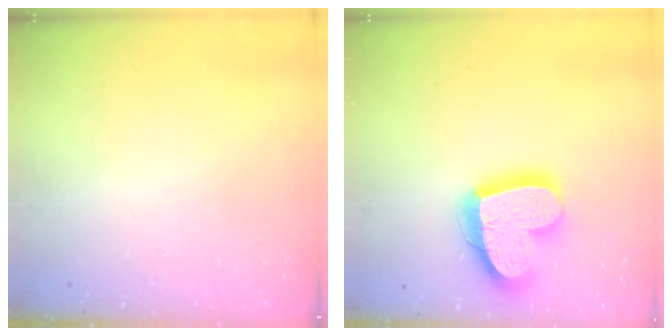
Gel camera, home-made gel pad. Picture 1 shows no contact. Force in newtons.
{"total": 20.5, "press": 20.4, "slide": 1.8}